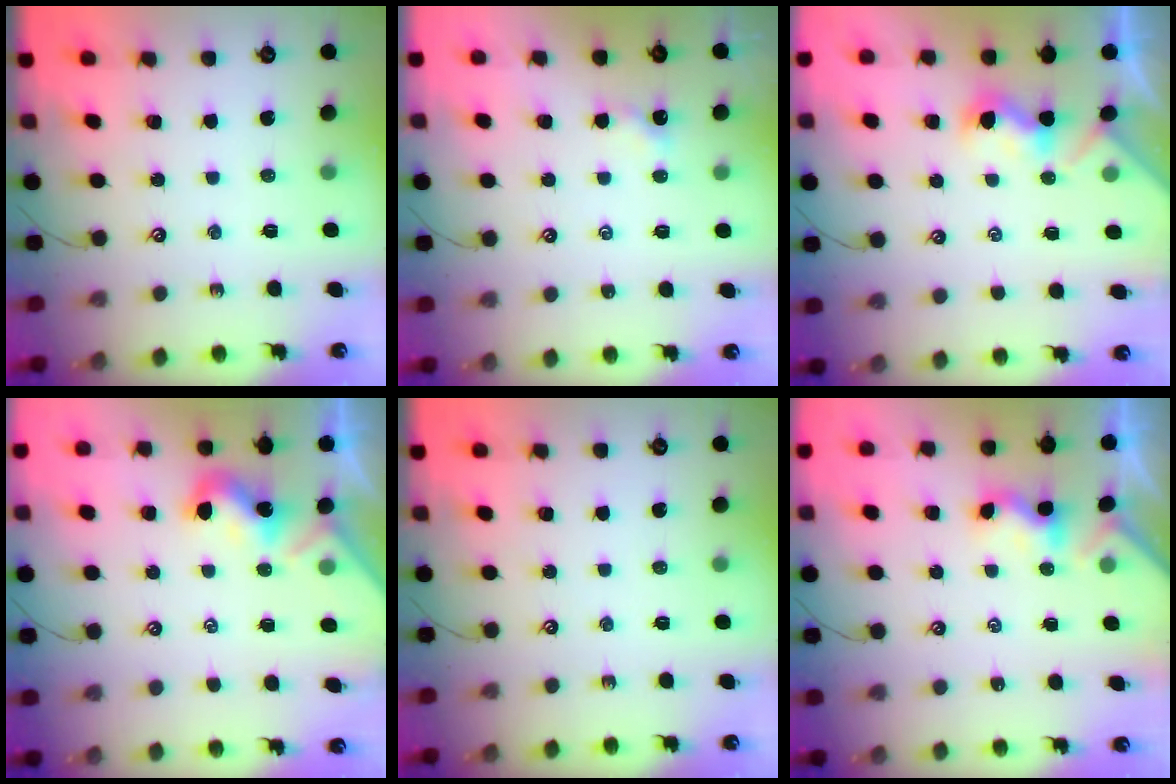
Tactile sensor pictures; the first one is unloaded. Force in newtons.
{"total": 0.6, "press": 0.5, "slide": 0.2}
{"total": 0.9, "press": 0.5, "slide": 0.7}
{"total": 2.0, "press": 1.9, "slide": 0.5}
{"total": 0.0}
{"total": 1.8, "press": 1.7, "slide": 0.5}